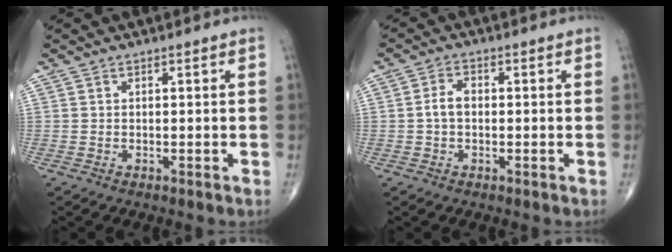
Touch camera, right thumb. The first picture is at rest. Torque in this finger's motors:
{"motor_torque": [0.72, 0.60, 0.64, 0.01, 0.00]}